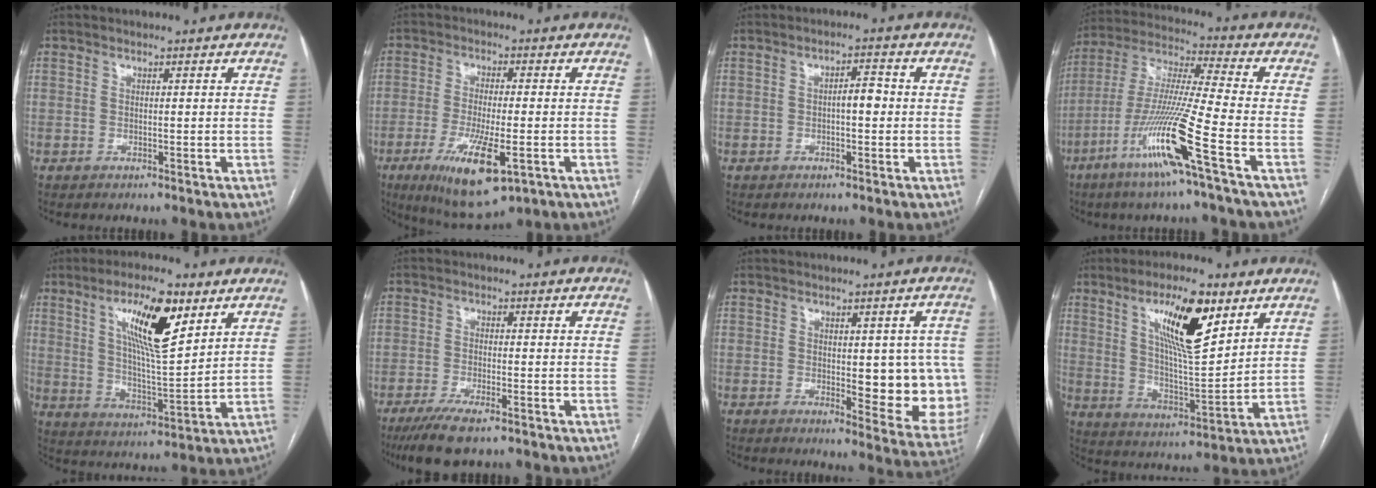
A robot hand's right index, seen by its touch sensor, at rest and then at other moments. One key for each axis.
{"total": 12.0, "fx": -4.9, "fy": 2.8, "fz": 10.6, "tx": -0.194, "ty": -0.030, "tz": -0.075}
{"total": 3.0, "fx": -0.3, "fy": 1.1, "fz": 2.7, "tx": -0.039, "ty": 0.011, "tz": -0.005}
{"total": 15.6, "fx": -7.5, "fy": -1.6, "fz": 13.6, "tx": -0.277, "ty": -0.025, "tz": -0.147}
{"total": 13.0, "fx": 6.4, "fy": 2.6, "fz": 11.1, "tx": -0.197, "ty": 0.001, "tz": 0.113}
{"total": 8.1, "fx": -5.9, "fy": 1.7, "fz": 5.3, "tx": -0.090, "ty": -0.018, "tz": -0.094}
{"total": 11.7, "fx": -0.3, "fy": 4.6, "fz": 10.8, "tx": -0.118, "ty": -0.006, "tz": 0.005}
{"total": 14.1, "fx": 7.3, "fy": 3.1, "fz": 11.7, "tx": -0.204, "ty": 0.000, "tz": 0.129}